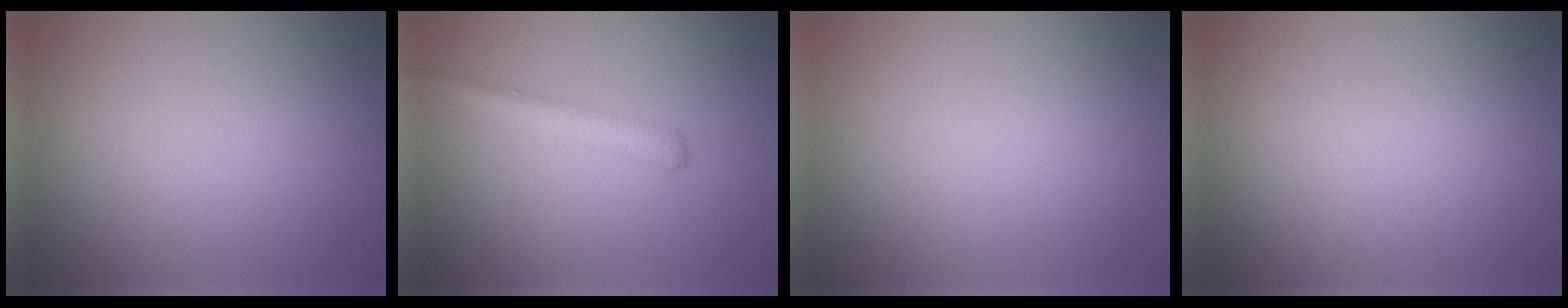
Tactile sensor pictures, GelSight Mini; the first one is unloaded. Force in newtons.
{"total": 2.2, "press": 2.2, "slide": 0.1}
{"total": 0.0}
{"total": 0.0}